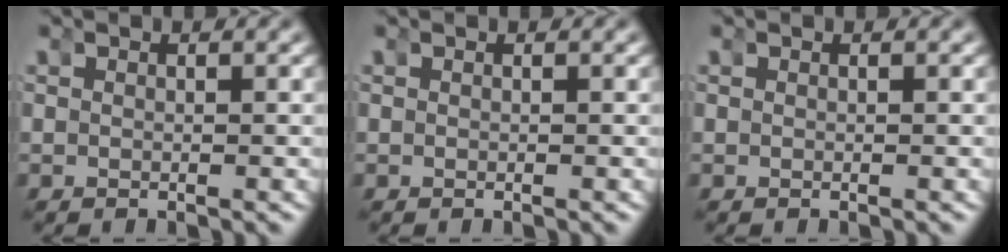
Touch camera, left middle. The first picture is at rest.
{"total": 0.0}
{"total": 0.0}